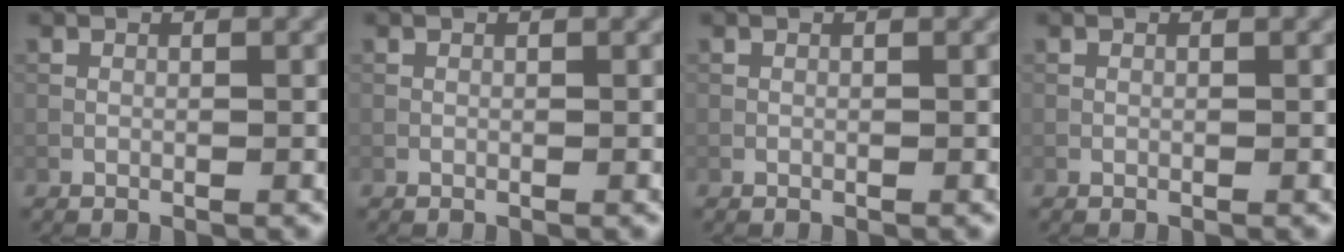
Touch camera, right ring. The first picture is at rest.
{"total": 0.0}
{"total": 0.0}
{"total": 0.0}